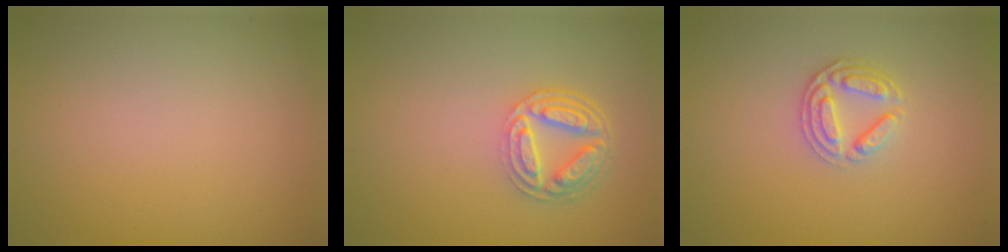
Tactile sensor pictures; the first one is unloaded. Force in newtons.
{"total": 4.7, "press": 3.6, "slide": 2.9}
{"total": 2.6, "press": 2.4, "slide": 1.0}